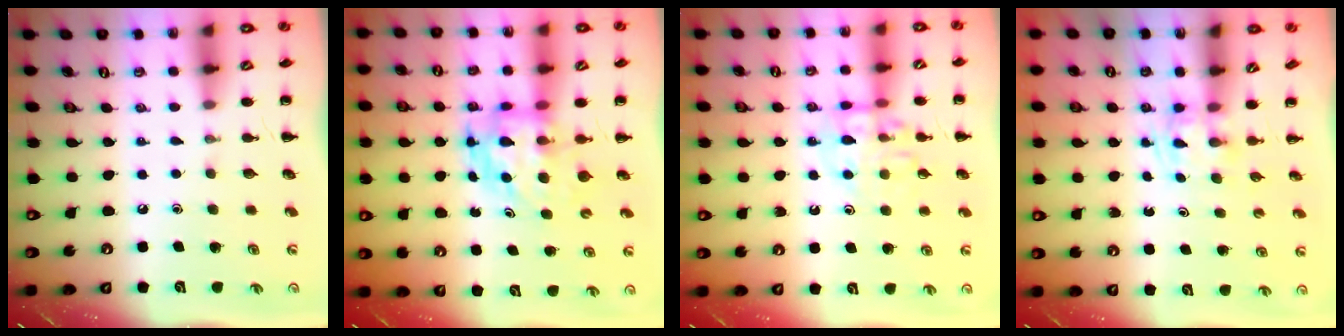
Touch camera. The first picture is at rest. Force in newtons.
{"total": 5.0, "press": 4.8, "slide": 1.3}
{"total": 11.9, "press": 11.8, "slide": 1.3}
{"total": 1.5, "press": 1.4, "slide": 0.7}